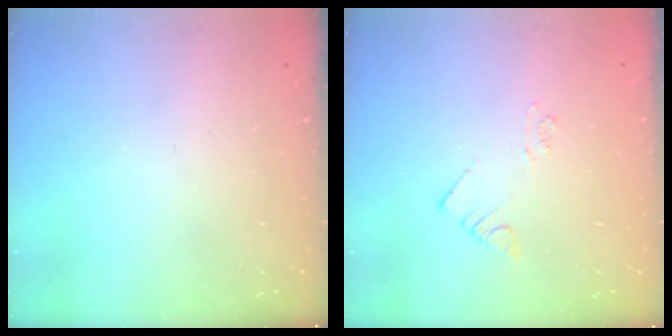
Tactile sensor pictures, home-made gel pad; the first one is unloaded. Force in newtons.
{"total": 2.1, "press": 2.1, "slide": 0.1}